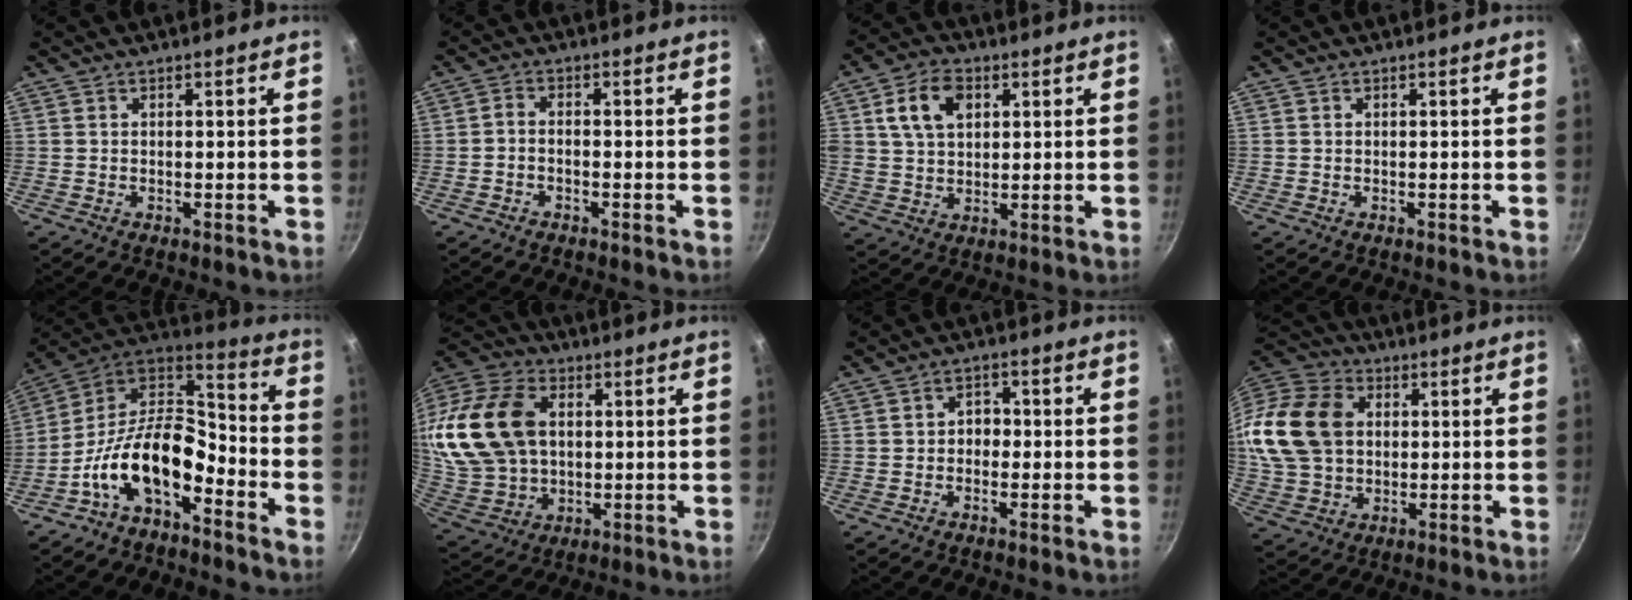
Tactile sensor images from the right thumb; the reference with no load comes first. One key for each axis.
{"total": 2.0, "fx": -1.3, "fy": 0.9, "fz": 1.2, "tx": -0.028, "ty": 0.016, "tz": -0.029}
{"total": 9.7, "fx": 3.1, "fy": 6.6, "fz": 6.4, "tx": -0.102, "ty": 0.002, "tz": 0.051}
{"total": 0.0}
{"total": 16.8, "fx": -7.1, "fy": 9.2, "fz": 12.2, "tx": -0.202, "ty": 0.073, "tz": -0.146}
{"total": 23.2, "fx": 3.7, "fy": 16.5, "fz": 15.8, "tx": -0.310, "ty": 0.012, "tz": 0.076}
{"total": 3.1, "fx": -0.5, "fy": 2.6, "fz": 1.7, "tx": -0.001, "ty": 0.010, "tz": -0.013}
{"total": 18.6, "fx": 2.8, "fy": 14.4, "fz": 11.5, "tx": -0.208, "ty": 0.020, "tz": 0.051}